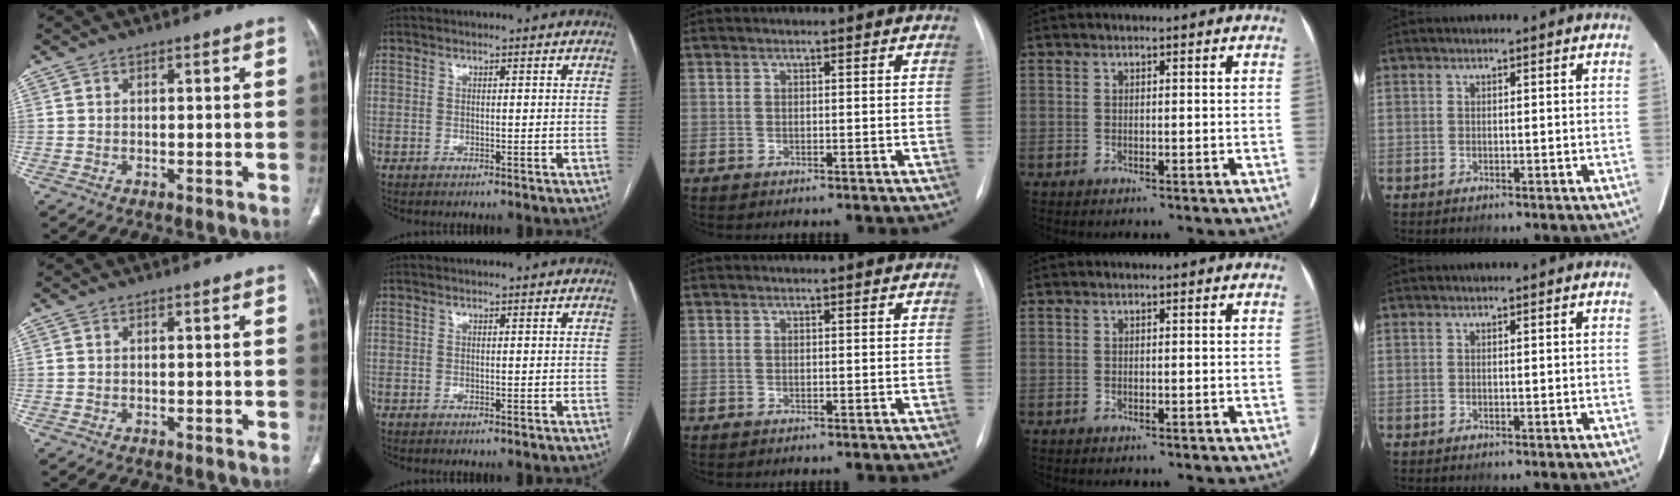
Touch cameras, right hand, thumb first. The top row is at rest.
{}